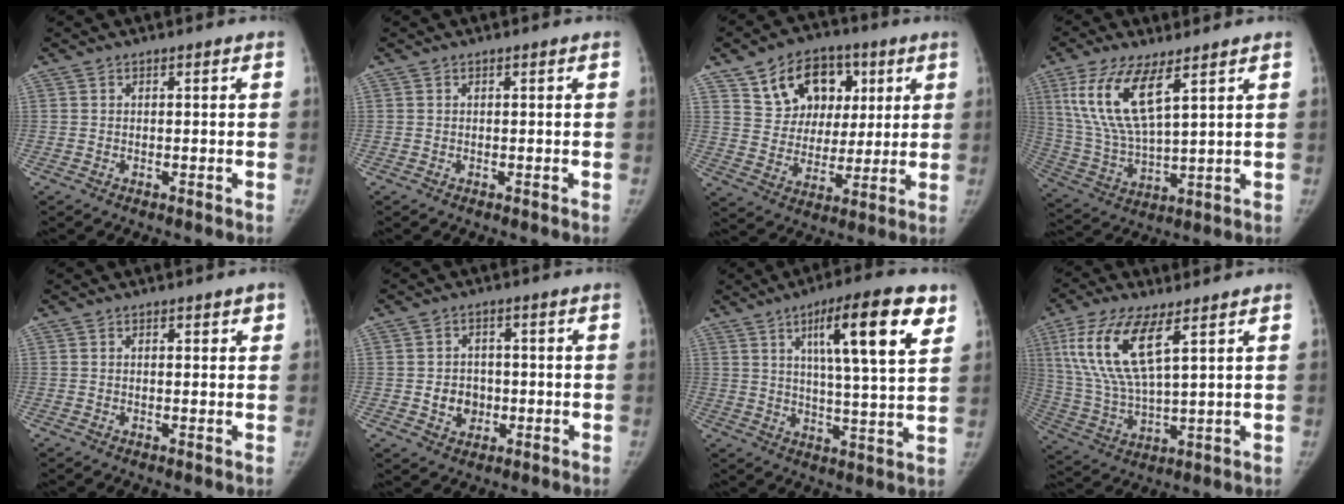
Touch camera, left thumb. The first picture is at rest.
{"total": 0.0}
{"total": 16.0, "force": [7.1, 11.9, 7.9], "torque": [-0.083, -0.006, 0.125]}
{"total": 14.1, "force": [6.6, 4.7, 11.5], "torque": [-0.240, -0.028, 0.139]}
{"total": 1.8, "force": [0.9, 0.9, 1.3], "torque": [-0.007, -0.002, 0.009]}
{"total": 5.1, "force": [-0.8, 4.5, 2.4], "torque": [-0.012, 0.007, -0.010]}
{"total": 16.9, "force": [7.7, 3.3, 14.6], "torque": [-0.208, -0.024, 0.114]}
{"total": 14.9, "force": [6.5, 5.0, 12.5], "torque": [-0.267, -0.022, 0.132]}